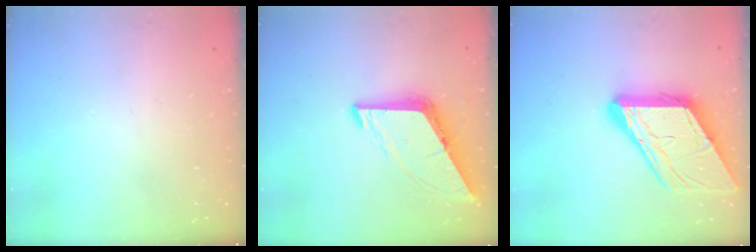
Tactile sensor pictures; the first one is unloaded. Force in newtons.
{"total": 8.2, "press": 8.2, "slide": 0.6}
{"total": 16.3, "press": 16.2, "slide": 1.9}